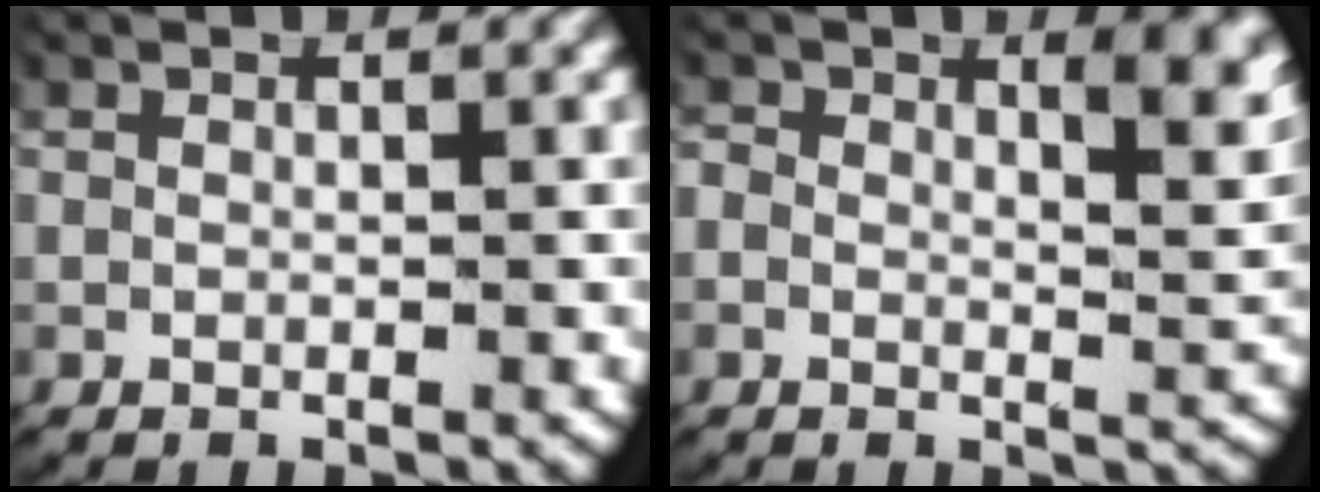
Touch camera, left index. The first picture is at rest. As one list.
[{"total": 4.2, "force": [1.8, 1.8, 3.4], "torque": [-0.052, -0.009, 0.026]}]